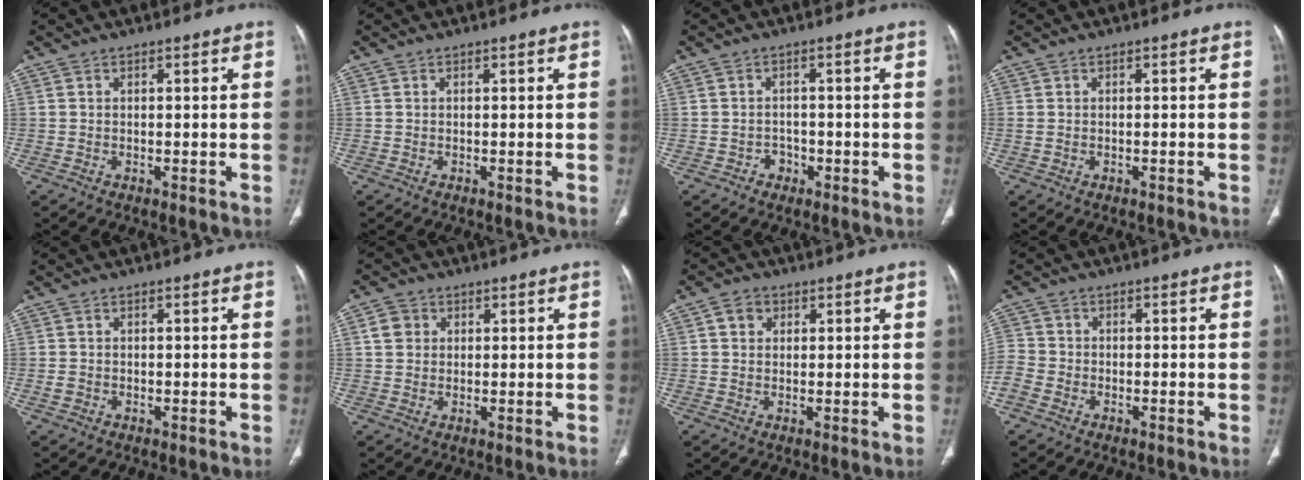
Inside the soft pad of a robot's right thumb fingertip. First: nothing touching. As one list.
[{"total": 0.0}, {"total": 2.2, "force": [-1.2, 1.7, 0.5], "torque": [0.002, 0.013, -0.019]}, {"total": 0.6, "force": [-0.2, 0.3, 0.4], "torque": [-0.017, 0.009, 0.000]}, {"total": 1.1, "force": [-0.5, 0.9, 0.5], "torque": [-0.014, 0.005, -0.008]}, {"total": 3.4, "force": [0.9, 3.0, 1.3], "torque": [-0.008, 0.004, 0.014]}, {"total": 2.9, "force": [0.9, 2.4, 1.2], "torque": [-0.006, 0.004, 0.012]}, {"total": 4.8, "force": [-2.7, 3.6, 1.6], "torque": [-0.036, 0.012, -0.059]}]